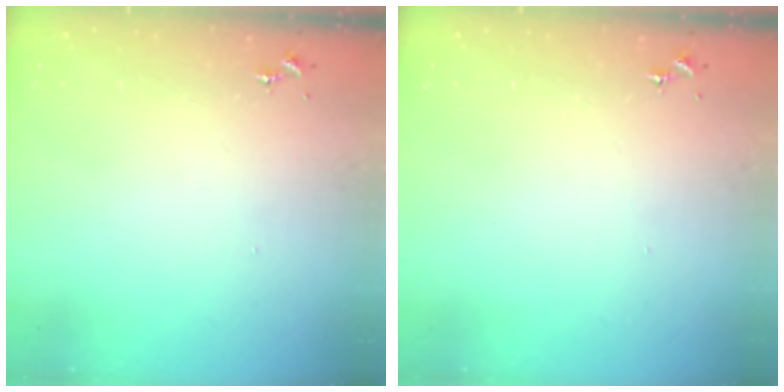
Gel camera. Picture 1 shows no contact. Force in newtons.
{"total": 0.0}